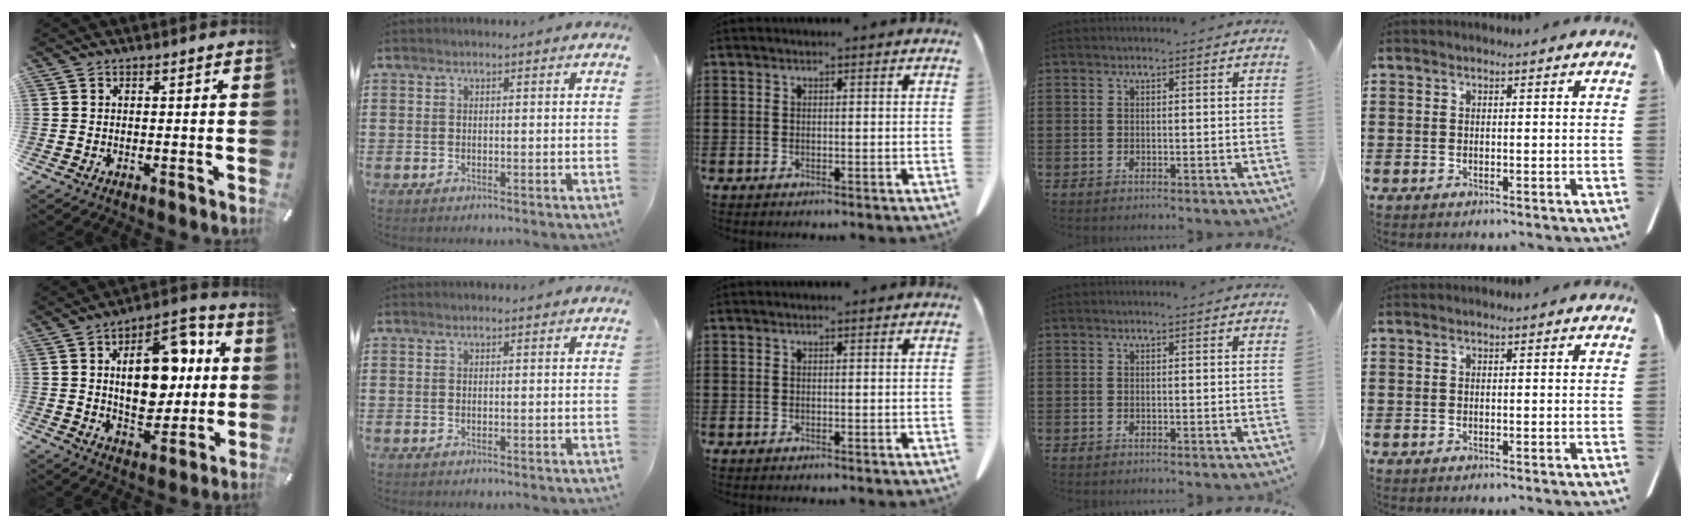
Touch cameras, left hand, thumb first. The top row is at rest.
{"thumb": {"total": 18.0, "force": [3.3, 11.2, 13.7], "torque": [-0.200, 0.002, 0.055]}}